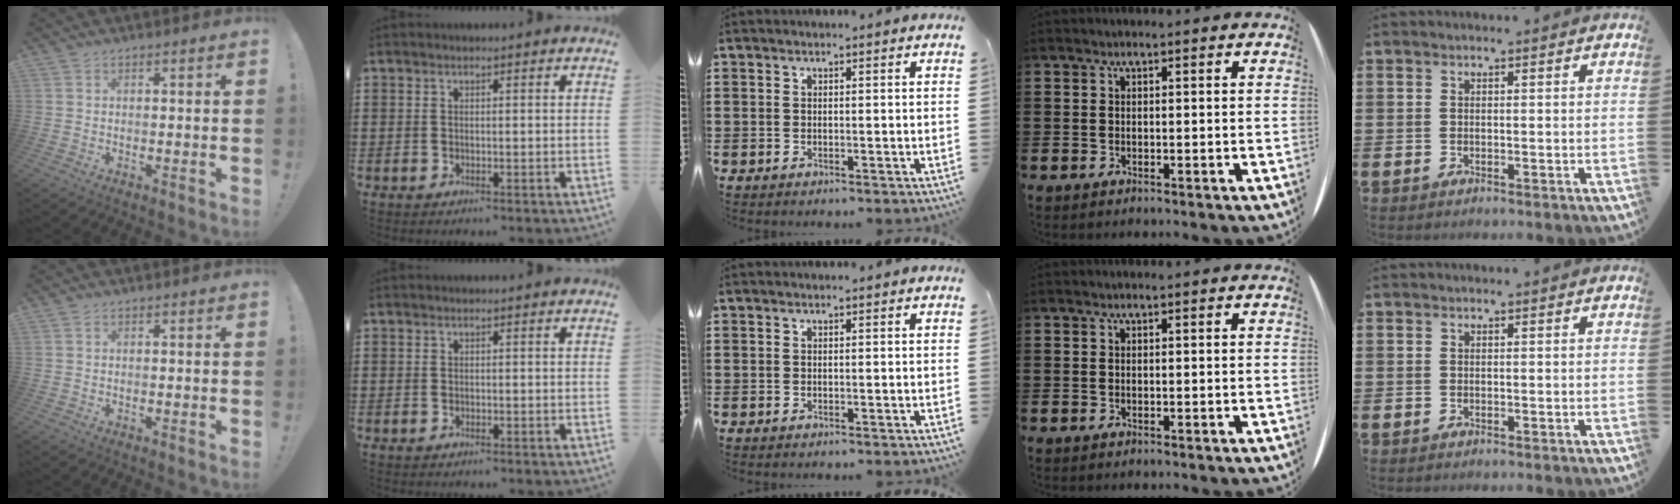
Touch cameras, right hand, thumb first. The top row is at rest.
{}